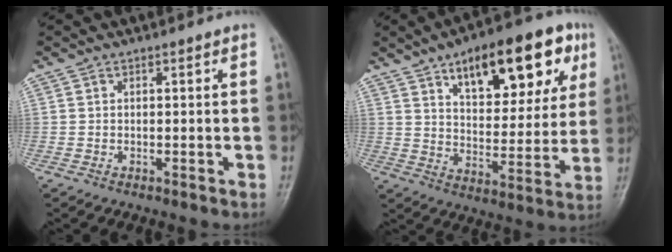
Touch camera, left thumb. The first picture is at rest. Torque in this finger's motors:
{"motor_torque": [1.46, 1.45, 1.69, -1.08, 0.34]}